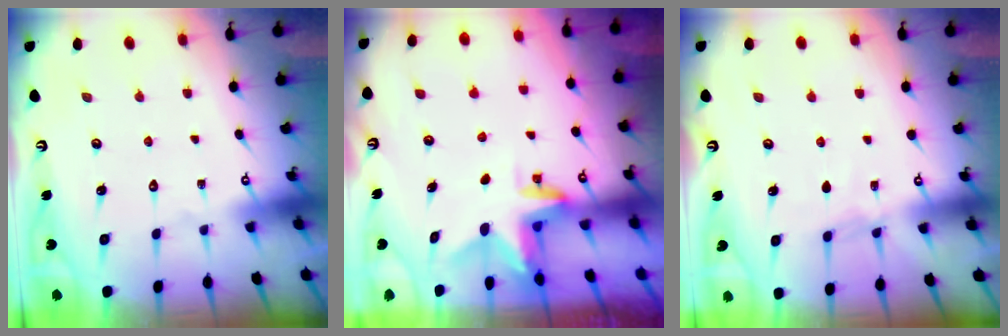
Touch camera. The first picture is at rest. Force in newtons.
{"total": 2.9, "press": 2.9, "slide": 0.2}
{"total": 5.2, "press": 5.2, "slide": 0.6}